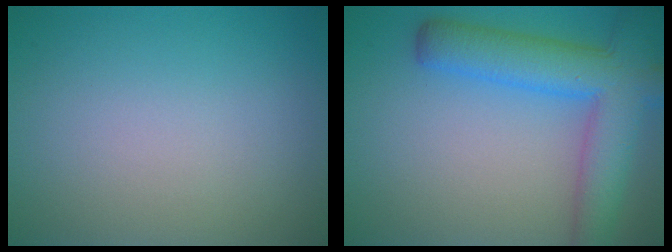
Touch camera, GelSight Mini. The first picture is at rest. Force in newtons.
{"total": 7.6, "press": 7.6, "slide": 0.4}